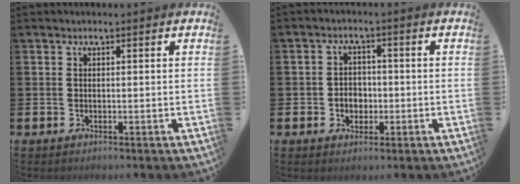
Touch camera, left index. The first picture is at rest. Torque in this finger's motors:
{"motor_torque": [0.55, 0.17, 0.08, 0.04]}